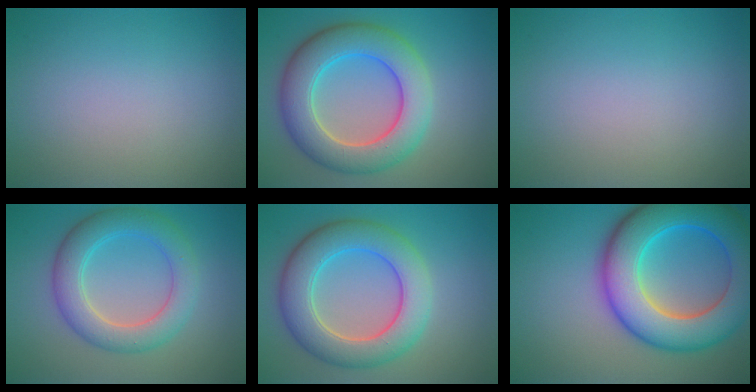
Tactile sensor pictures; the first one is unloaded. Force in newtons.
{"total": 8.4, "press": 8.4, "slide": 0.4}
{"total": 0.0}
{"total": 5.3, "press": 5.3, "slide": 0.2}
{"total": 7.6, "press": 7.6, "slide": 0.6}
{"total": 11.6, "press": 11.6, "slide": 0.2}